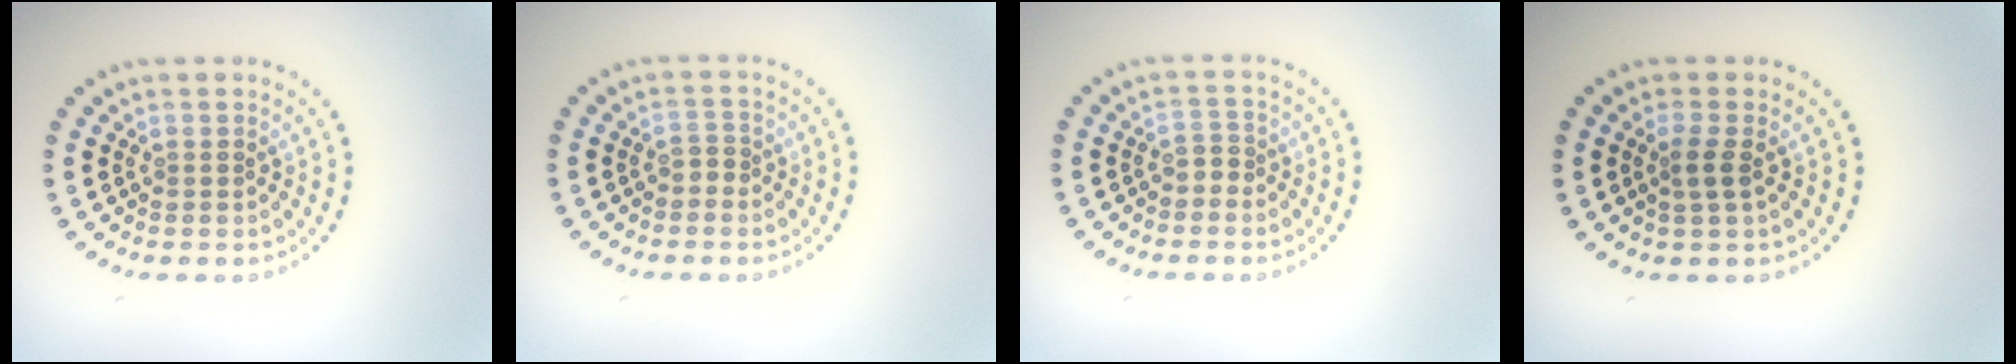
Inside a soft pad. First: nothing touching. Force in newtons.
{"total": 1.0, "press": 0.8, "slide": 0.5}
{"total": 1.0, "press": 0.8, "slide": 0.5}
{"total": 1.5, "press": 1.2, "slide": 0.9}